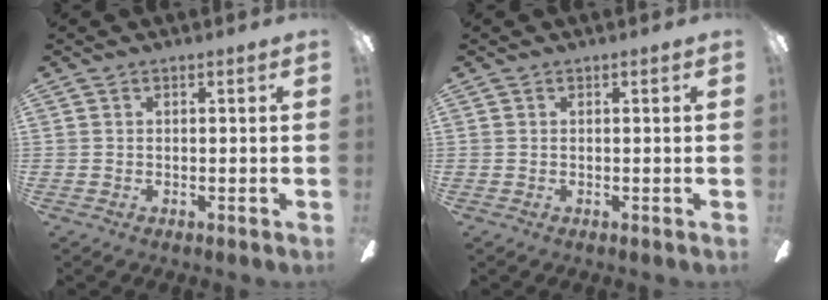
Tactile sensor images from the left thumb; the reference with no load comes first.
{"total": 0.0}